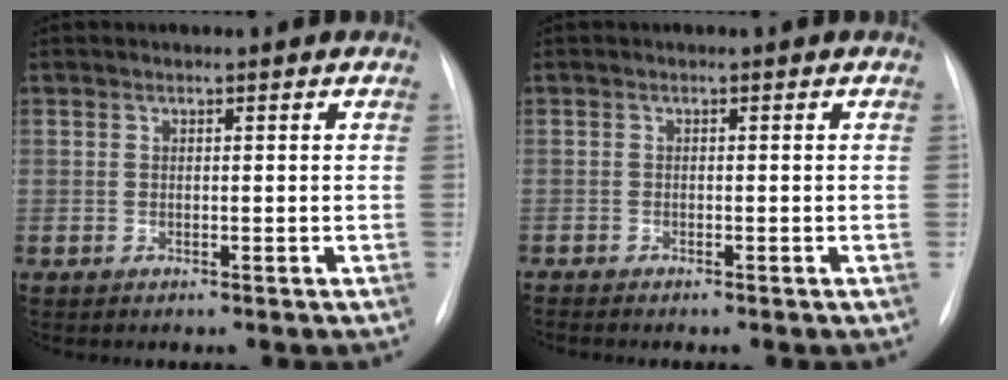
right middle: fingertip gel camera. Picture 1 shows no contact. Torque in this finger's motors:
{"motor_torque": [0.58, -1.56, 0.57, 0.10]}